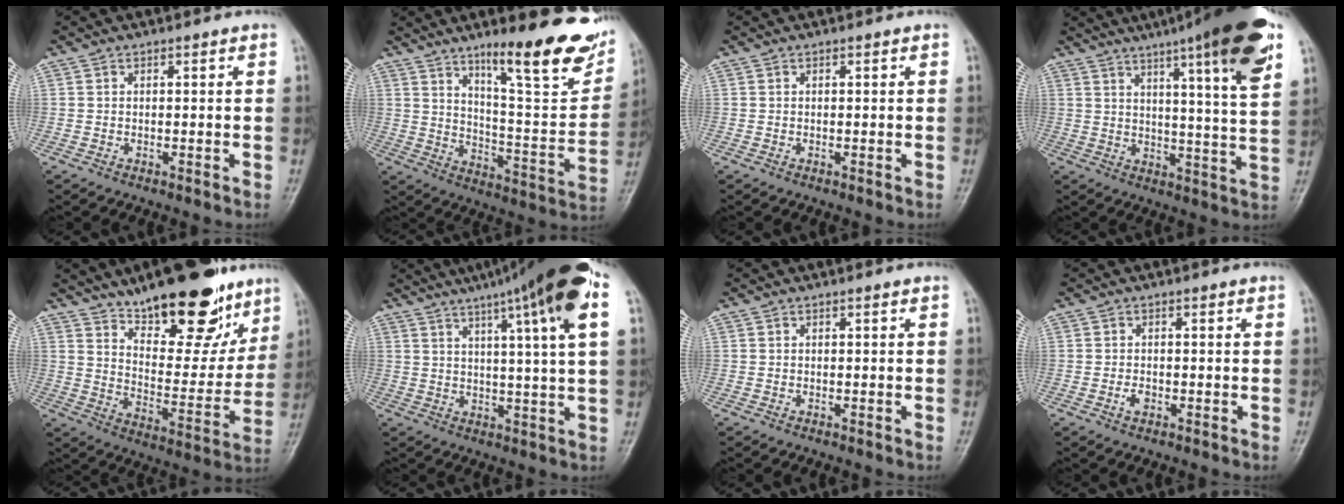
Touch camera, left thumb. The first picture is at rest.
{"total": 21.5, "force": [13.4, 4.8, 16.1], "torque": [-0.188, -0.066, 0.206]}
{"total": 0.0}
{"total": 20.1, "force": [11.7, 2.2, 16.2], "torque": [-0.220, -0.036, 0.155]}
{"total": 23.3, "force": [15.6, 9.1, 14.7], "torque": [-0.164, -0.074, 0.239]}
{"total": 19.2, "force": [9.9, 1.5, 16.3], "torque": [-0.241, -0.001, 0.129]}
{"total": 0.0}
{"total": 1.5, "force": [-0.6, 1.0, 1.0], "torque": [-0.018, 0.001, -0.013]}